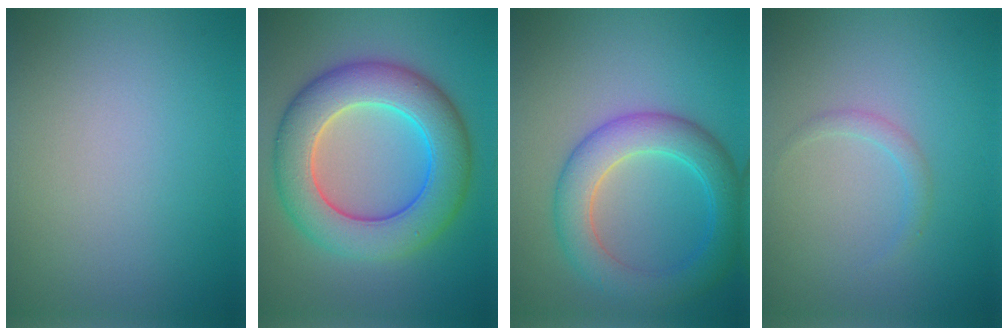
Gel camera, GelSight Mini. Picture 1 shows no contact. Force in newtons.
{"total": 9.1, "press": 9.1, "slide": 0.3}
{"total": 5.7, "press": 5.7, "slide": 0.2}
{"total": 1.0, "press": 1.0, "slide": 0.1}